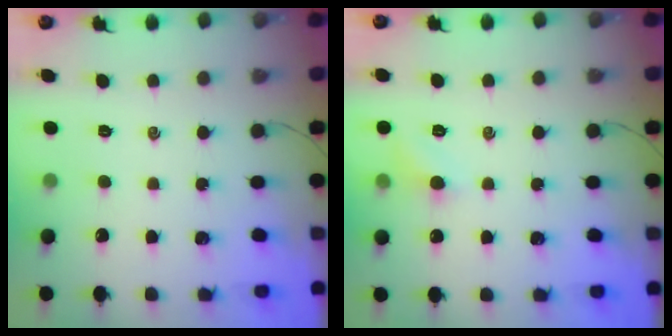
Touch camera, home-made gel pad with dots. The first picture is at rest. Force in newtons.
{"total": 5.6, "press": 5.3, "slide": 1.9}